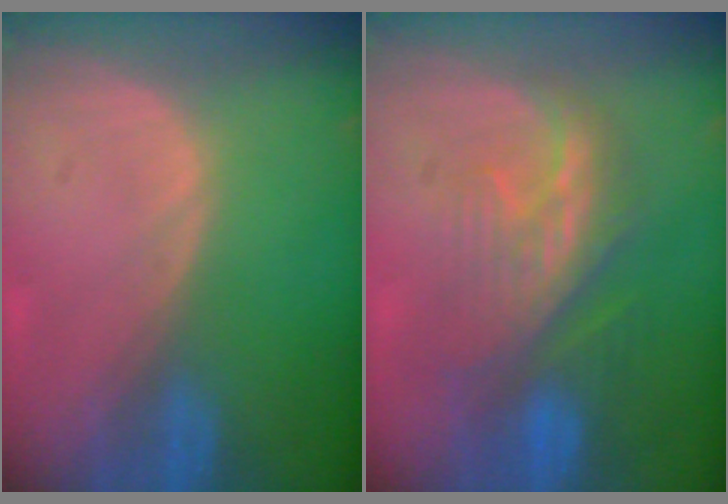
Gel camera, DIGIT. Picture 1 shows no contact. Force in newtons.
{"total": 8.4, "press": 8.2, "slide": 1.8}